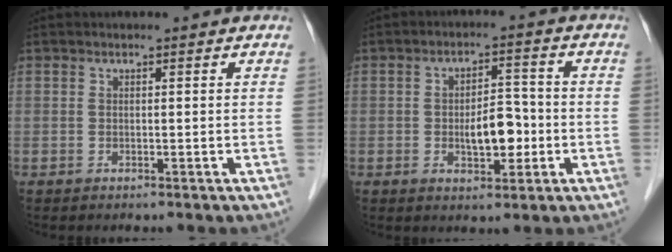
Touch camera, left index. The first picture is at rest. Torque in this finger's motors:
{"motor_torque": [0.10, 0.06, 0.12, 0.03]}